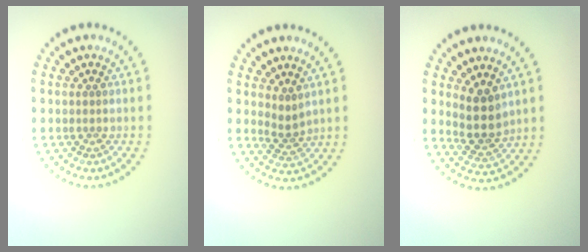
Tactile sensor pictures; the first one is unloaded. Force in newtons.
{"total": 1.8, "press": 1.2, "slide": 1.4}
{"total": 3.3, "press": 2.7, "slide": 1.8}